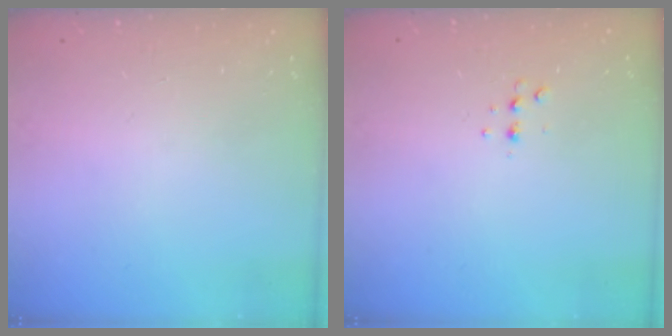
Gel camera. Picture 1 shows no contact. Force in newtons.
{"total": 3.9, "press": 3.8, "slide": 1.1}